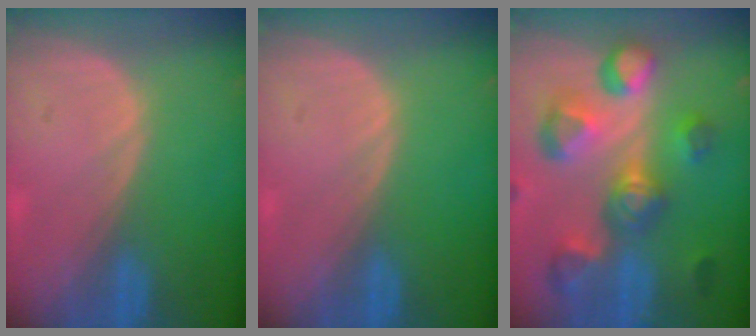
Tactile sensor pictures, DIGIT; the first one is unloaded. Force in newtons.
{"total": 0.0}
{"total": 11.3, "press": 10.1, "slide": 5.1}